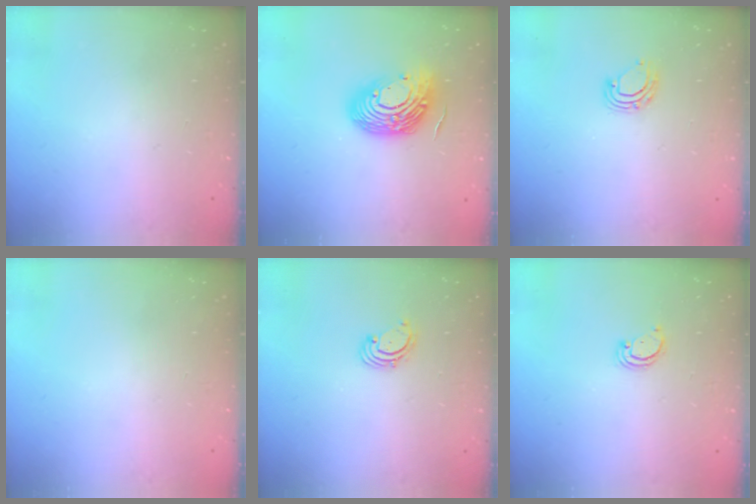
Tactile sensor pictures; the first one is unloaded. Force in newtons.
{"total": 15.4, "press": 15.3, "slide": 1.4}
{"total": 6.9, "press": 6.8, "slide": 0.9}
{"total": 0.0}
{"total": 1.6, "press": 1.6, "slide": 0.2}
{"total": 2.1, "press": 2.1, "slide": 0.2}